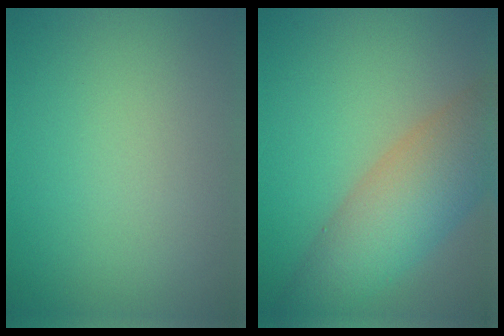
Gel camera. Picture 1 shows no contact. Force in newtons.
{"total": 7.7, "press": 7.7, "slide": 0.4}